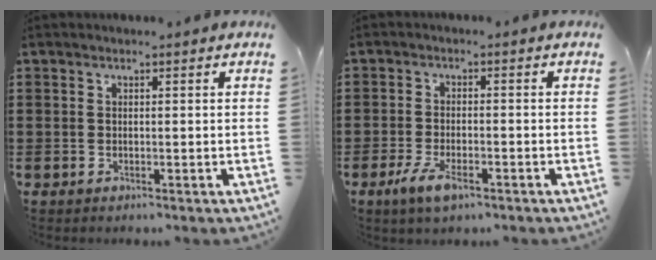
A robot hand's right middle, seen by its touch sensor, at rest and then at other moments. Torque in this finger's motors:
{"motor_torque": [2.14, 0.00, 0.41, 0.08]}